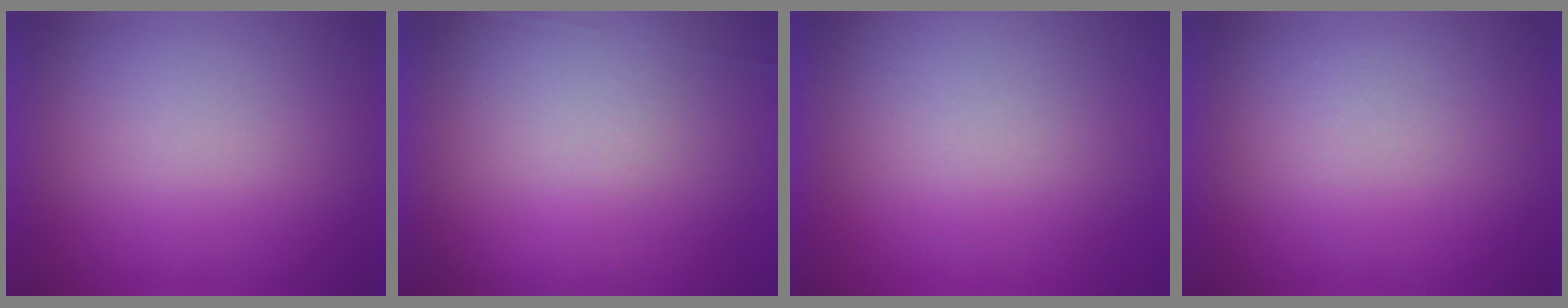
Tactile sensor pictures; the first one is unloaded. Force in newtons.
{"total": 5.8}
{"total": 1.2}
{"total": 1.0}